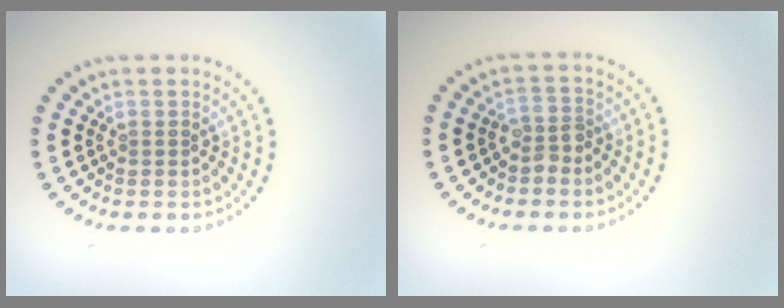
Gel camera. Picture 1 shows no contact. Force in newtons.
{"total": 1.8, "press": 1.5, "slide": 0.9}